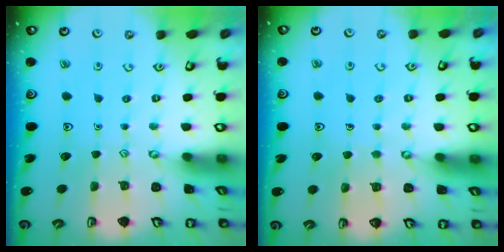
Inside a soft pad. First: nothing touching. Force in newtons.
{"total": 3.2, "press": 3.2, "slide": 0.2}